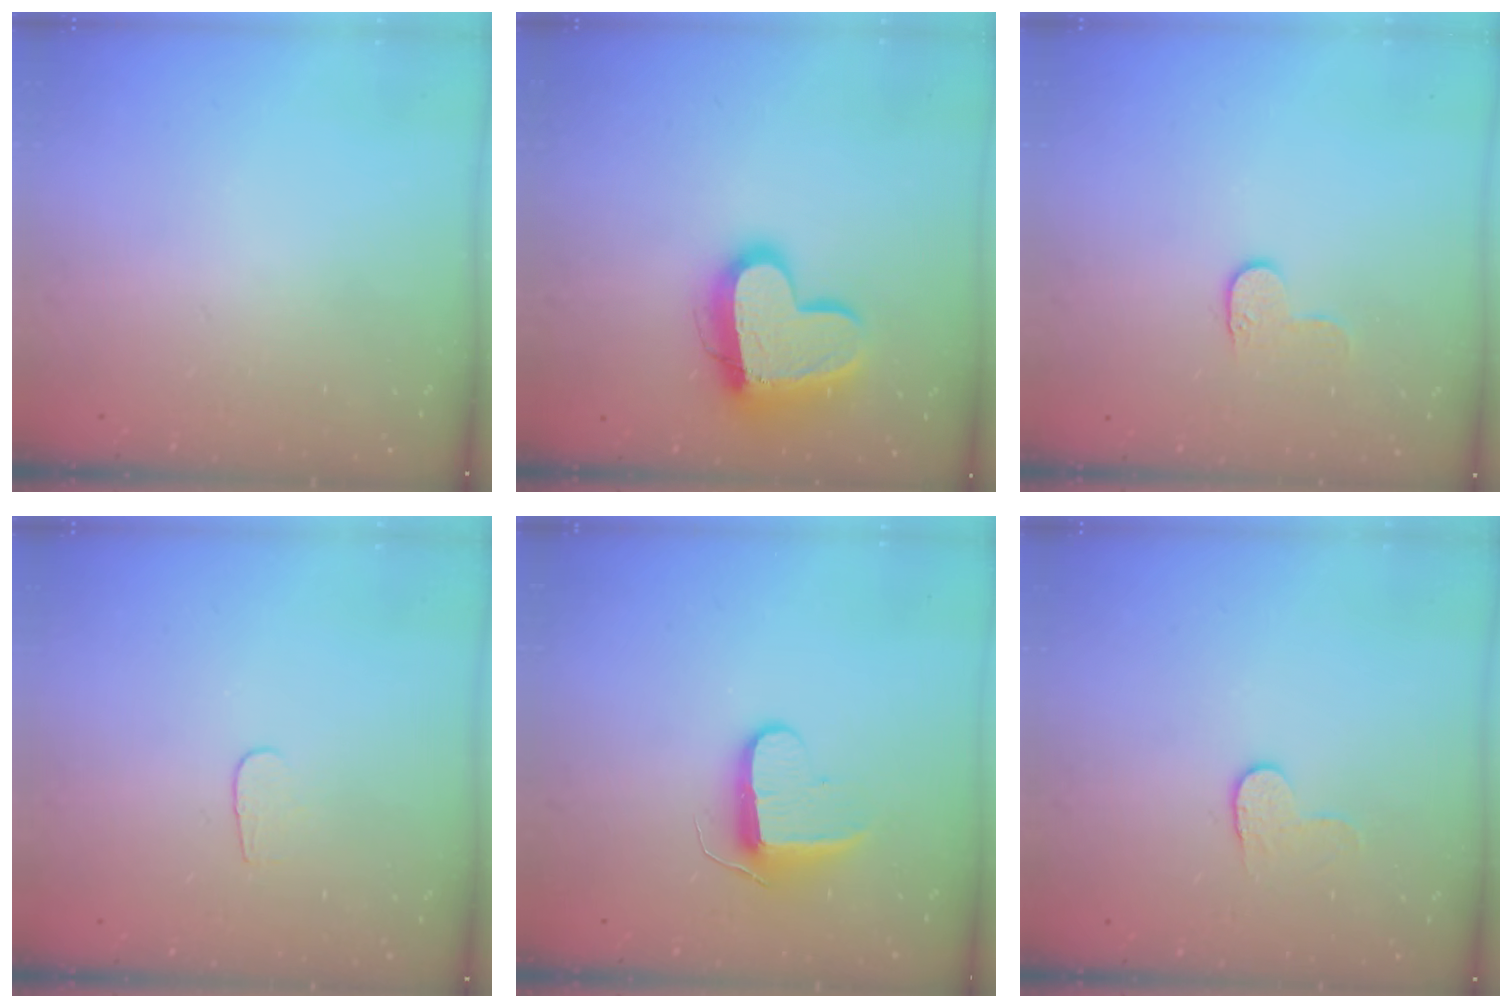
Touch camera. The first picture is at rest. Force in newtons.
{"total": 16.7, "press": 16.6, "slide": 1.4}
{"total": 4.6, "press": 4.6, "slide": 0.3}
{"total": 3.6, "press": 3.6, "slide": 0.3}
{"total": 9.1, "press": 9.1, "slide": 0.3}
{"total": 4.5, "press": 4.5, "slide": 0.5}